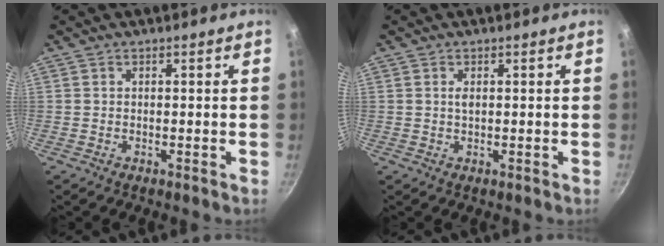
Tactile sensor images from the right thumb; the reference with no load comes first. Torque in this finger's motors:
{"motor_torque": [0.12, 0.27, 0.33, 0.42, -0.04]}